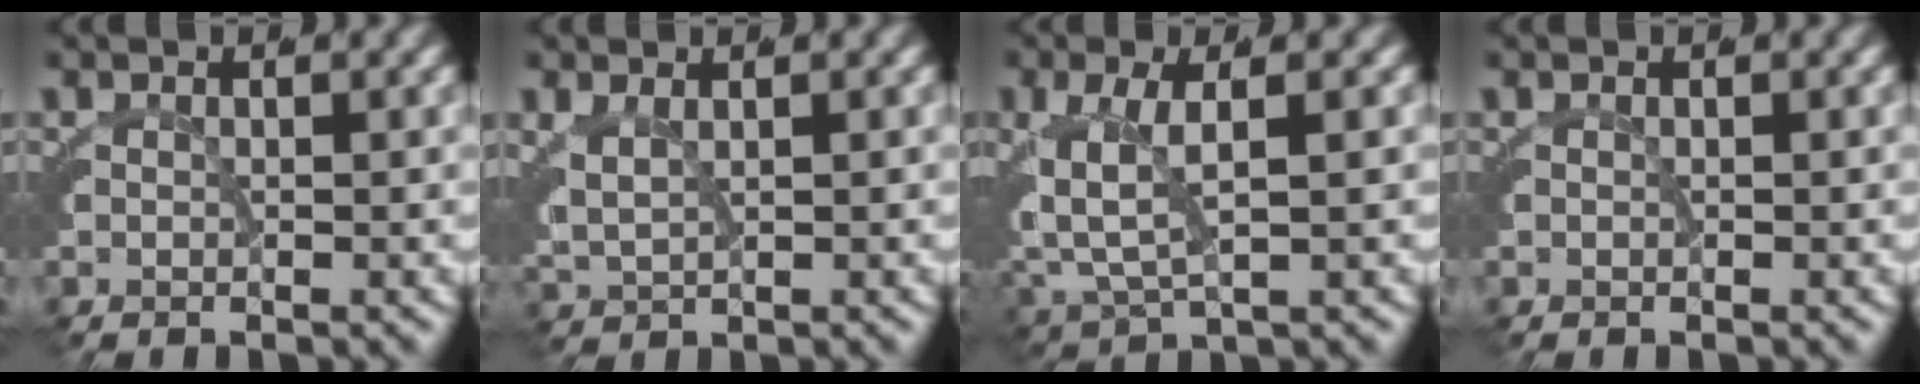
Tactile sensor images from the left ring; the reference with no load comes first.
{"total": 2.1, "force": [1.6, 1.0, 0.9], "torque": [-0.034, 0.003, 0.035]}
{"total": 3.9, "force": [0.9, 2.0, 3.3], "torque": [-0.086, -0.004, 0.025]}
{"total": 0.0}